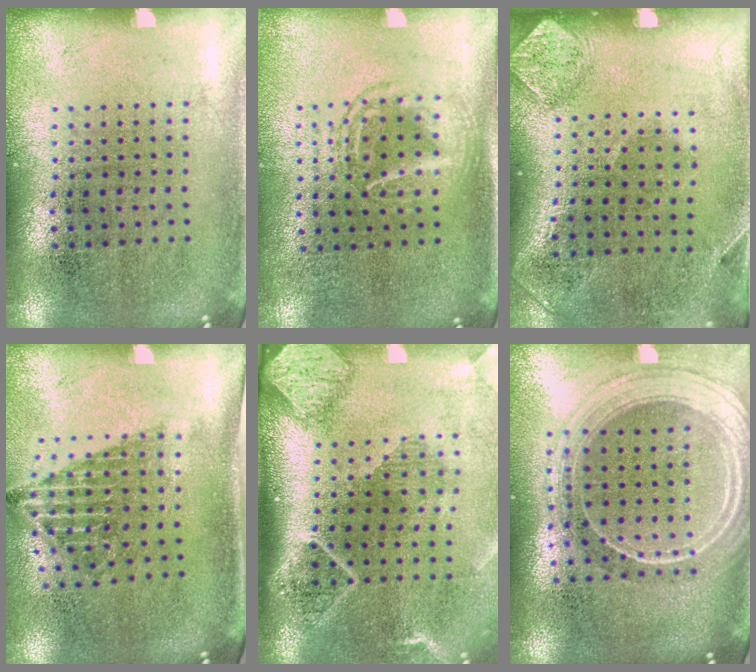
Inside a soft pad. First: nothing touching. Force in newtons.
{"total": 1.4, "press": 1.3, "slide": 0.6}
{"total": 1.9, "press": 1.1, "slide": 1.5}
{"total": 1.6, "press": 1.2, "slide": 1.0}
{"total": 2.6, "press": 1.9, "slide": 1.8}
{"total": 2.2, "press": 2.0, "slide": 1.1}